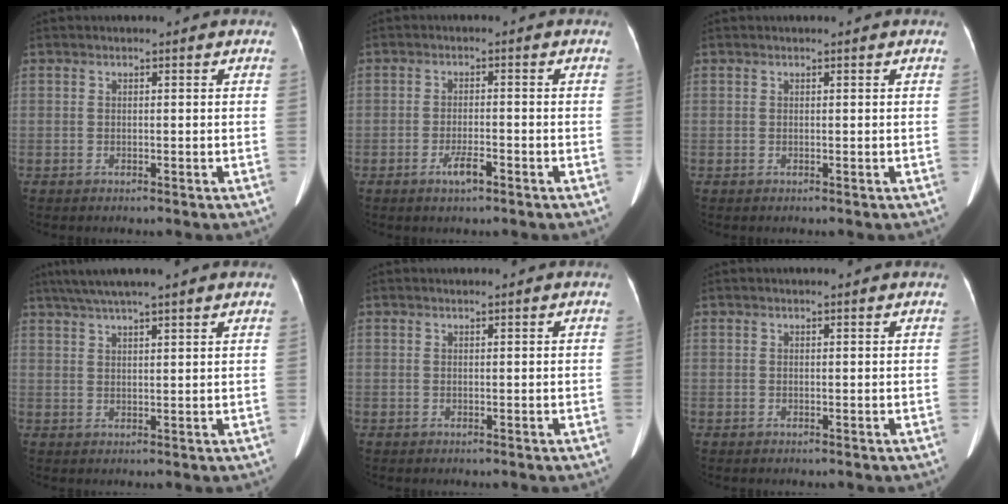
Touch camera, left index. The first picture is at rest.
{"total": 2.9, "force": [-1.8, 0.5, 2.2], "torque": [-0.041, -0.001, -0.031]}
{"total": 0.5, "force": [0.5, -0.1, 0.2], "torque": [-0.001, 0.005, 0.008]}
{"total": 9.3, "force": [7.4, 0.0, 5.5], "torque": [-0.093, 0.042, 0.108]}
{"total": 0.0}
{"total": 1.2, "force": [1.1, 0.1, 0.4], "torque": [-0.009, 0.018, 0.009]}